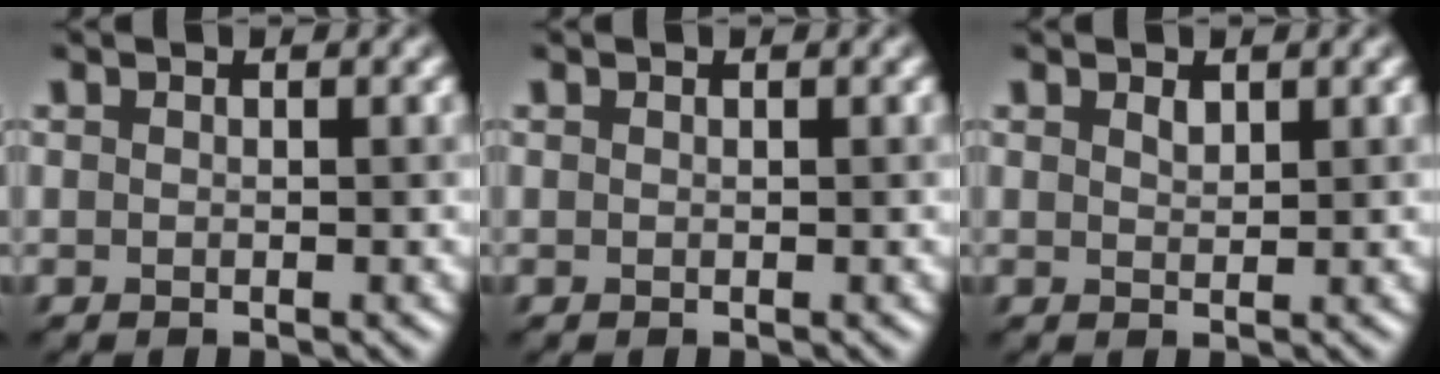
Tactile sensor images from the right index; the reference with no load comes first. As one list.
[{"total": 0.0}, {"total": 0.9, "force": [0.7, 0.4, 0.4], "torque": [-0.009, -0.001, 0.014]}]